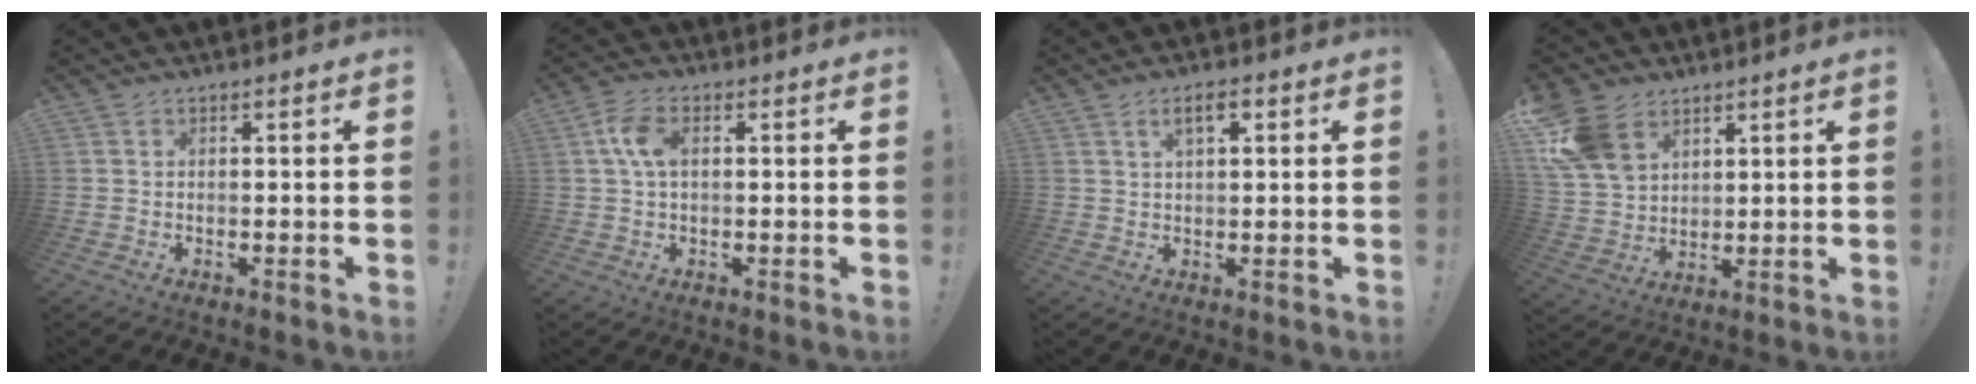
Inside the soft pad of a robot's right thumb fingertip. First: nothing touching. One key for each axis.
{"total": 6.6, "fx": 1.1, "fy": 3.8, "fz": 5.3, "tx": -0.106, "ty": 0.005, "tz": 0.017}
{"total": 4.3, "fx": 1.9, "fy": 1.7, "fz": 3.5, "tx": -0.057, "ty": 0.002, "tz": 0.029}
{"total": 13.8, "fx": 7.3, "fy": 9.4, "fz": 7.1, "tx": -0.135, "ty": -0.030, "tz": 0.146}